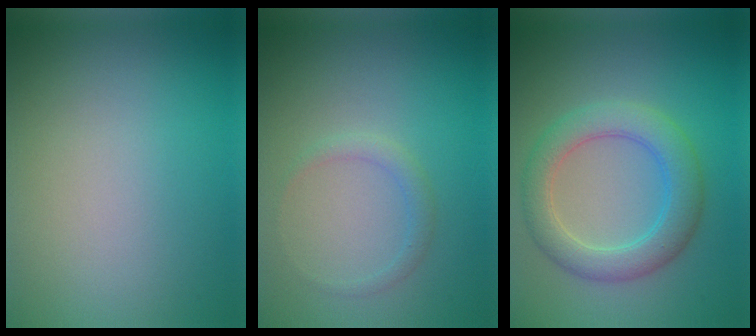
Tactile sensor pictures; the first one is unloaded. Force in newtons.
{"total": 1.1, "press": 1.1, "slide": 0.1}
{"total": 4.6, "press": 4.6, "slide": 0.1}